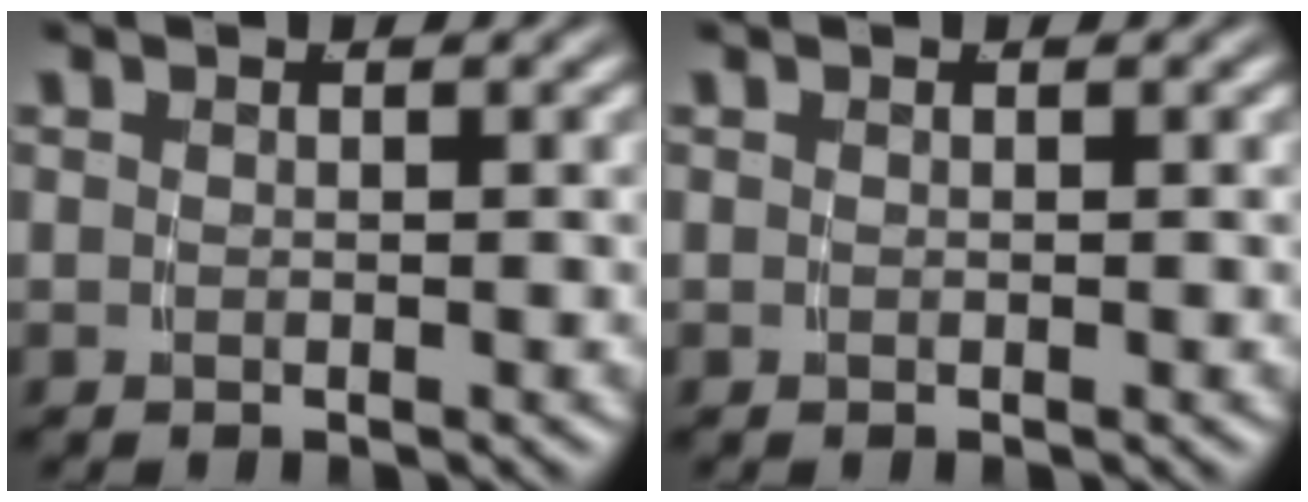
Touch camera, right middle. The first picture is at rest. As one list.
[{"total": 0.0}]